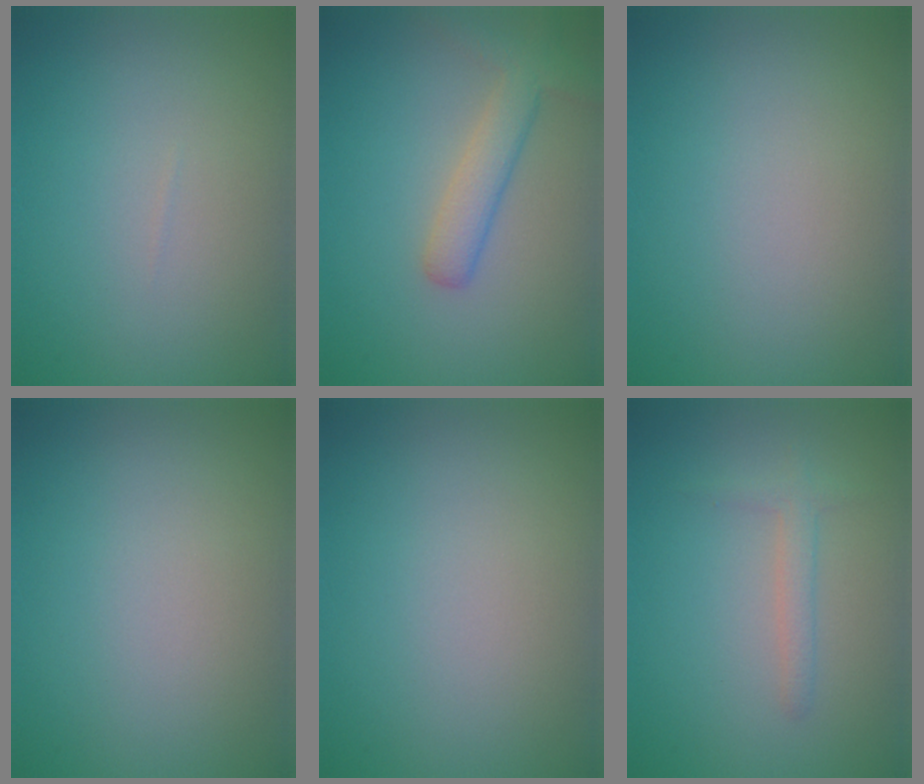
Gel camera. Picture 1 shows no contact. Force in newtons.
{"total": 3.3, "press": 3.3, "slide": 0.2}
{"total": 0.0}
{"total": 0.0}
{"total": 0.0}
{"total": 1.5, "press": 1.5, "slide": 0.0}